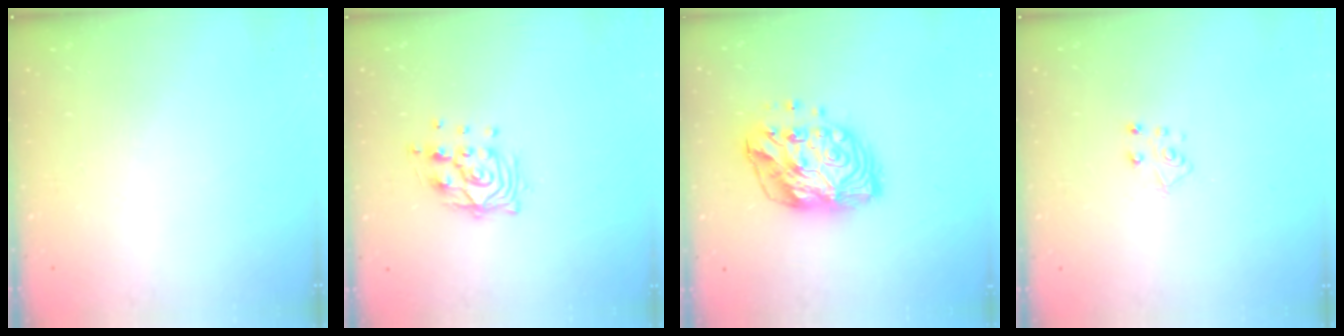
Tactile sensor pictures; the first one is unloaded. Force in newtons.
{"total": 10.6, "press": 10.6, "slide": 0.9}
{"total": 13.7, "press": 13.6, "slide": 1.2}
{"total": 5.6, "press": 5.6, "slide": 0.4}